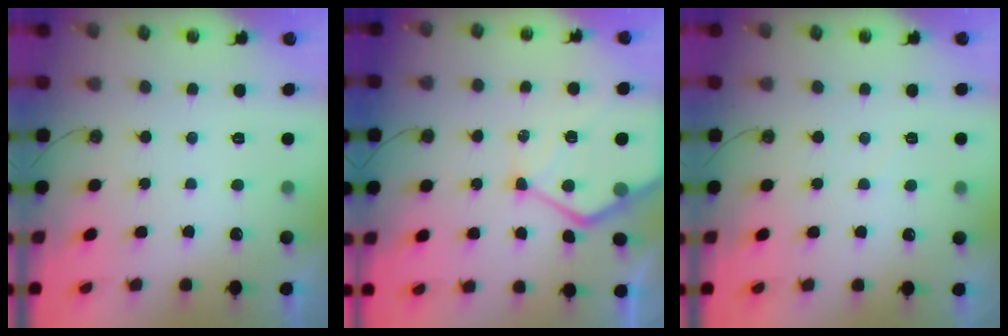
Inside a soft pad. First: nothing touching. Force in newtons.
{"total": 13.6, "press": 13.5, "slide": 1.2}
{"total": 2.1, "press": 2.1, "slide": 0.3}